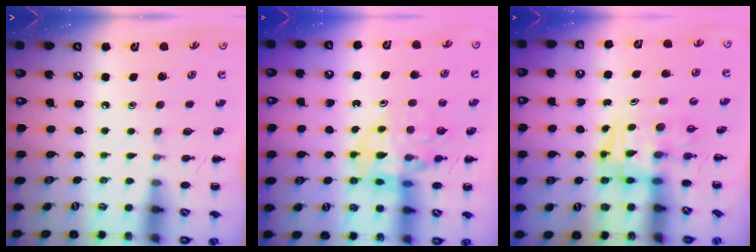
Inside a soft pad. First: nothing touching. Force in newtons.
{"total": 12.3, "press": 11.8, "slide": 3.4}
{"total": 3.7, "press": 3.7, "slide": 0.6}